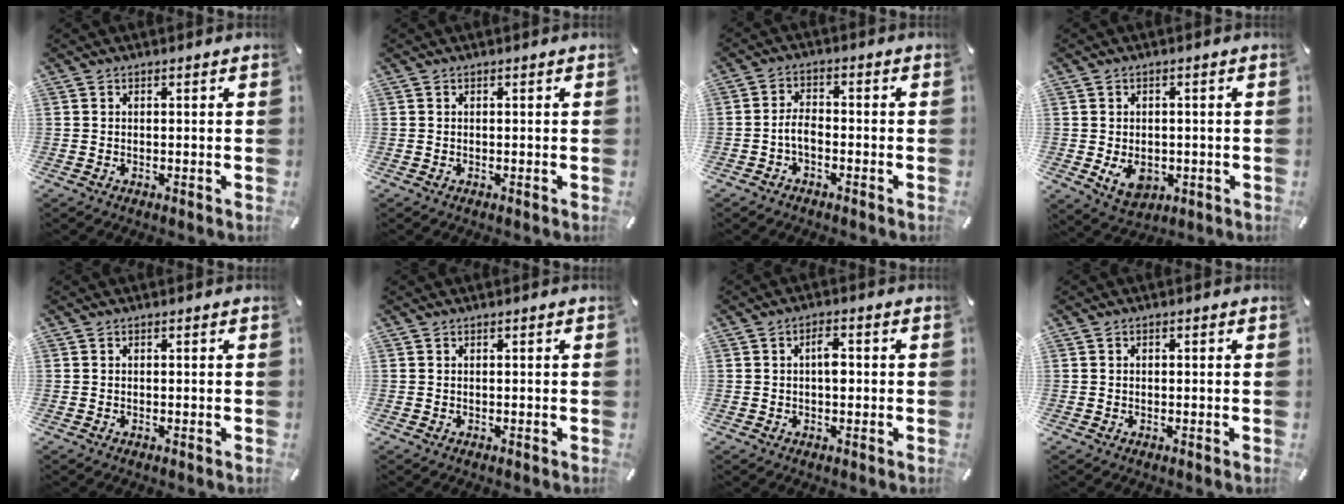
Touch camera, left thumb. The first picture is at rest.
{"total": 0.0}
{"total": 4.1, "force": [-1.9, 2.2, 2.9], "torque": [-0.063, 0.010, -0.039]}
{"total": 6.5, "force": [-1.4, 5.0, 4.0], "torque": [-0.058, -0.002, -0.025]}
{"total": 0.0}
{"total": 0.0}
{"total": 3.5, "force": [0.1, 1.8, 3.0], "torque": [-0.044, 0.002, -0.003]}
{"total": 0.6, "force": [-0.1, 0.5, 0.3], "torque": [-0.005, 0.002, -0.002]}